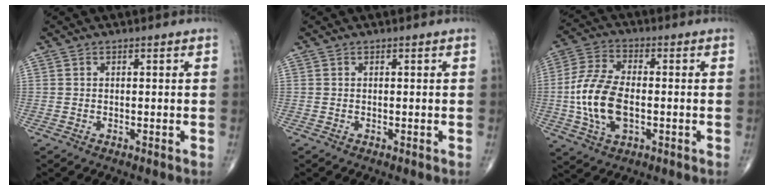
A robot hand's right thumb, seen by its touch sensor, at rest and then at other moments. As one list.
[{"total": 0.0}, {"total": 13.0, "force": [-1.7, 7.1, 10.8], "torque": [-0.225, 0.011, -0.034]}]